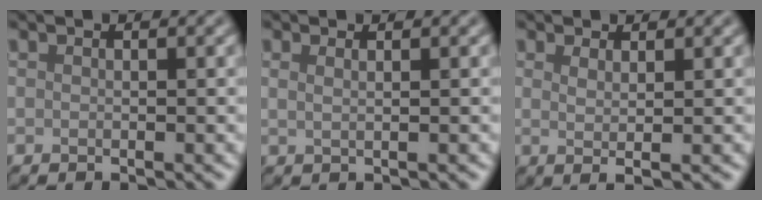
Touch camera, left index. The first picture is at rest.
{"total": 1.8, "force": [1.0, 0.9, 1.3], "torque": [-0.005, -0.001, -0.004]}
{"total": 2.0, "force": [0.6, 0.6, 1.8], "torque": [-0.028, -0.005, 0.006]}